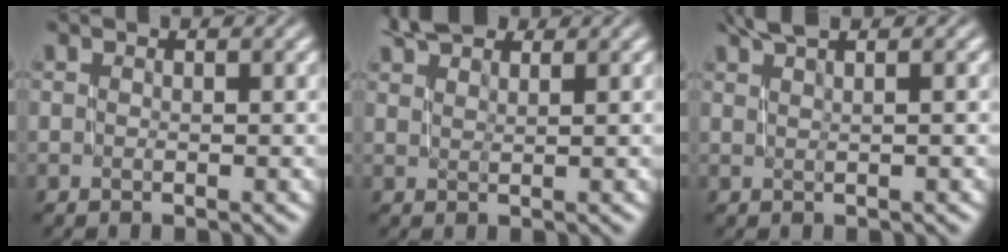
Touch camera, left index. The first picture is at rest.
{"total": 3.3, "force": [3.1, 0.6, 1.0], "torque": [-0.015, 0.007, 0.052]}
{"total": 2.1, "force": [1.6, 0.3, 1.4], "torque": [-0.015, 0.004, 0.026]}